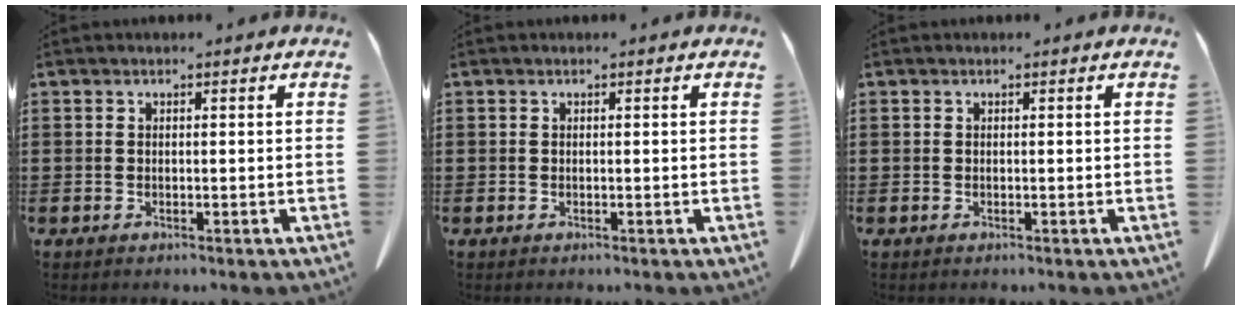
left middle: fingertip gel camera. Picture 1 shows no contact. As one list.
[{"total": 0.0}, {"total": 0.0}]